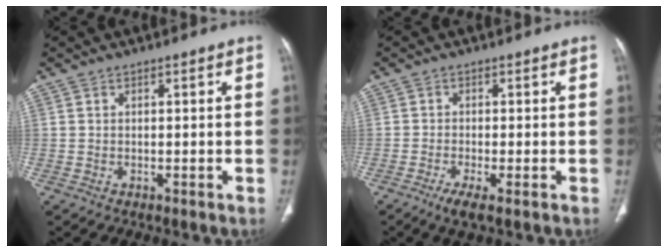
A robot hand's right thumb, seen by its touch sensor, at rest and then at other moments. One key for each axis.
{"total": 3.7, "fx": -2.0, "fy": 0.6, "fz": 3.0, "tx": -0.062, "ty": -0.006, "tz": -0.042}